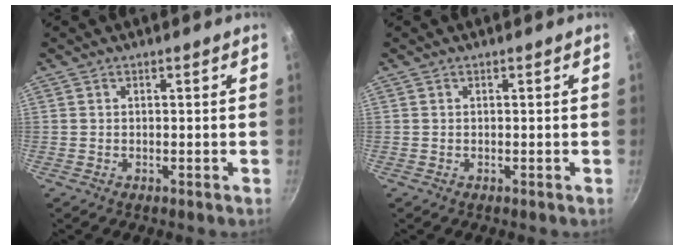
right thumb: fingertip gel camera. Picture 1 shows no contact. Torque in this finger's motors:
{"motor_torque": [-0.04, 0.02, 0.00, -0.07, 0.00]}